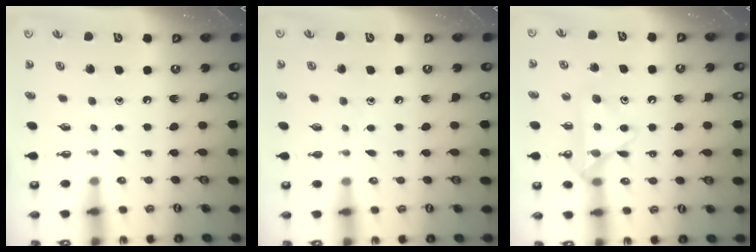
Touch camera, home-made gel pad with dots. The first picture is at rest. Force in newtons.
{"total": 4.6, "press": 4.5, "slide": 0.5}
{"total": 13.3, "press": 13.3, "slide": 0.9}